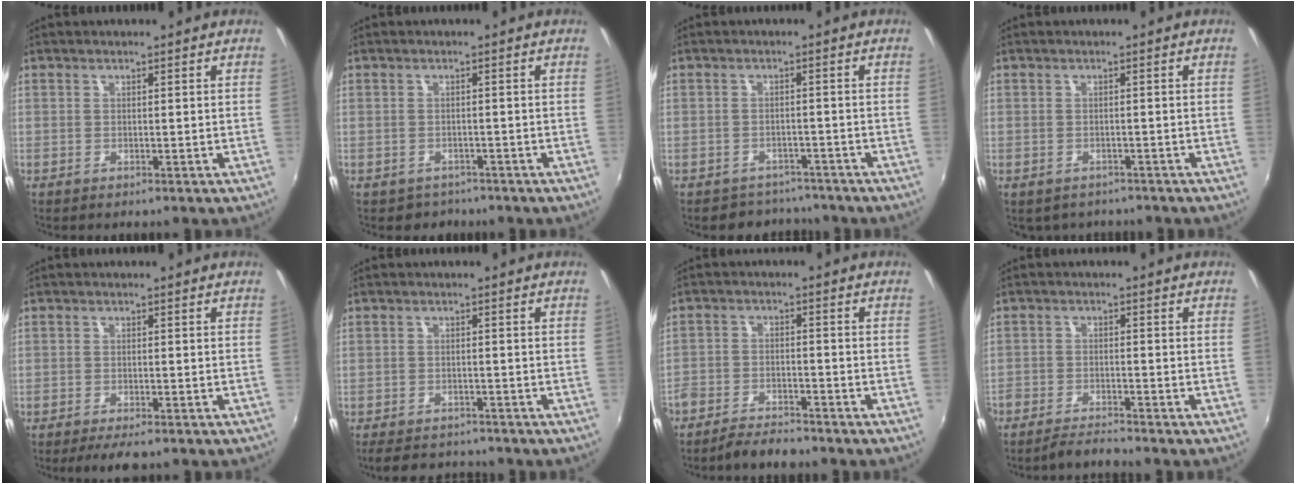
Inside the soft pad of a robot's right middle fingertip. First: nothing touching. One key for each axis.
{"total": 3.0, "fx": -2.2, "fy": 2.0, "fz": 0.1, "tx": -0.012, "ty": -0.006, "tz": -0.031}
{"total": 6.3, "fx": -5.6, "fy": 2.7, "fz": 0.5, "tx": -0.020, "ty": 0.004, "tz": -0.080}
{"total": 3.0, "fx": -2.4, "fy": 1.8, "fz": 0.6, "tx": -0.019, "ty": -0.013, "tz": -0.031}
{"total": 4.2, "fx": -3.3, "fy": 0.9, "fz": 2.4, "tx": -0.055, "ty": -0.016, "tz": -0.057}
{"total": 7.6, "fx": -6.7, "fy": 2.6, "fz": 2.2, "tx": -0.061, "ty": -0.010, "tz": -0.102}
{"total": 7.0, "fx": -6.0, "fy": 2.2, "fz": 2.7, "tx": -0.076, "ty": -0.010, "tz": -0.107}
{"total": 4.6, "fx": -4.5, "fy": 0.2, "fz": 1.3, "tx": -0.044, "ty": -0.013, "tz": -0.085}